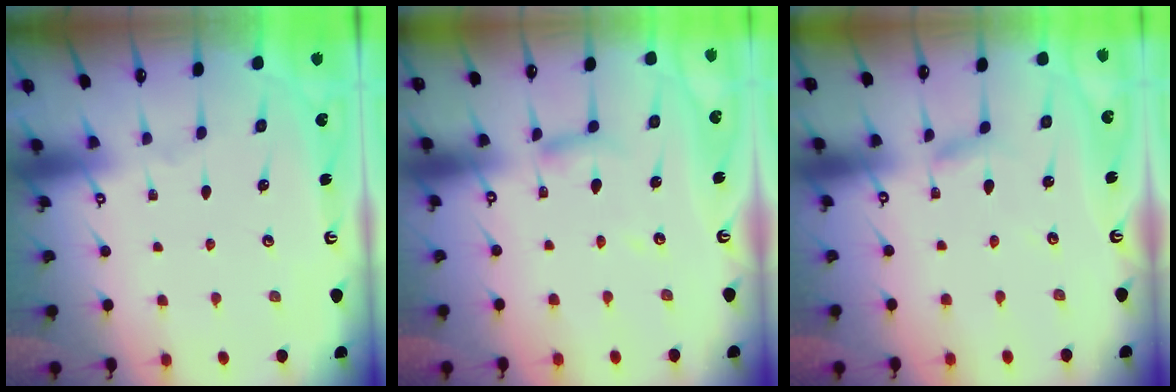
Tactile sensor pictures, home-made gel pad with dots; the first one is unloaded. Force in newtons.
{"total": 5.9, "press": 5.9, "slide": 0.6}
{"total": 2.6, "press": 2.6, "slide": 0.3}